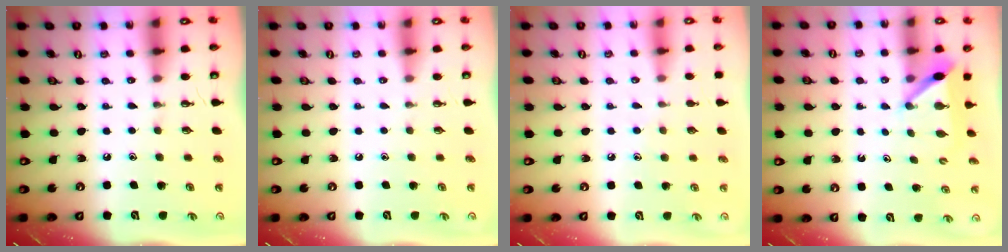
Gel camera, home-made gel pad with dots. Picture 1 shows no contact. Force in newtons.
{"total": 0.0}
{"total": 6.1, "press": 6.1, "slide": 0.7}
{"total": 6.1, "press": 6.1, "slide": 0.7}